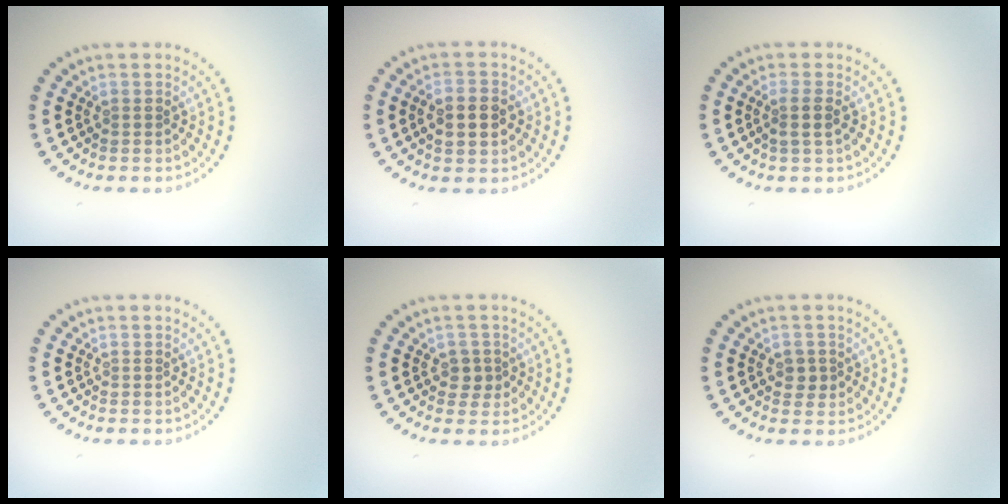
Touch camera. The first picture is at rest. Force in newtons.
{"total": 4.0, "press": 4.0, "slide": 0.2}
{"total": 1.5, "press": 1.3, "slide": 0.8}
{"total": 0.0}
{"total": 1.4, "press": 1.4, "slide": 0.4}
{"total": 1.5, "press": 1.5, "slide": 0.3}